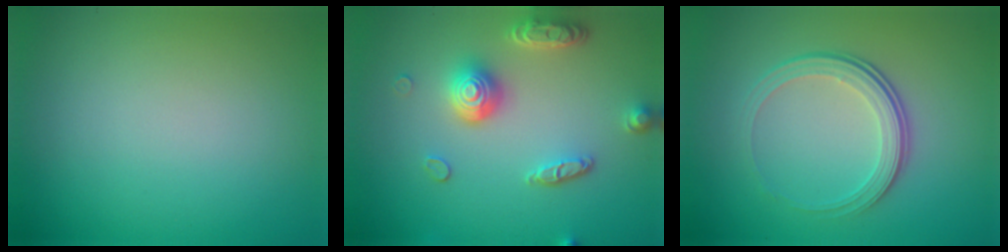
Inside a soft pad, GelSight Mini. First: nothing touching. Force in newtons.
{"total": 4.6, "press": 3.7, "slide": 2.8}
{"total": 3.9, "press": 2.7, "slide": 2.9}